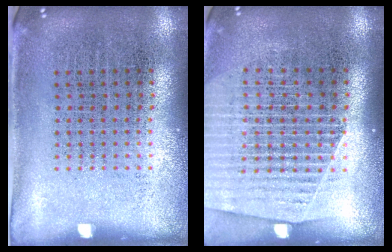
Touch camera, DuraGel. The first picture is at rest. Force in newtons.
{"total": 1.7, "press": 1.6, "slide": 0.5}